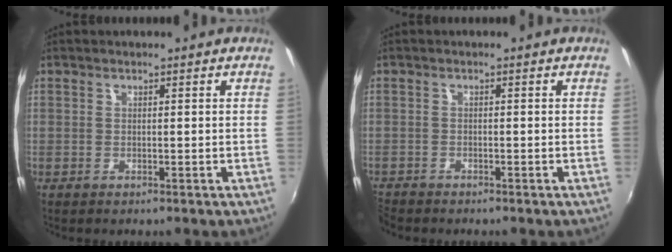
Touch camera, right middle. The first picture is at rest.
{"total": 2.9, "force": [-2.8, 0.8, 0.5], "torque": [-0.024, -0.014, -0.056]}